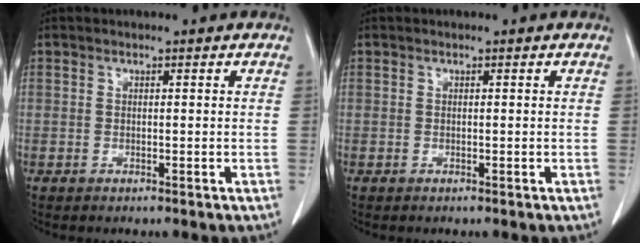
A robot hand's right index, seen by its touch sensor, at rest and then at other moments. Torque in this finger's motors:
{"motor_torque": [-0.03, 0.03, 0.00, 0.00]}